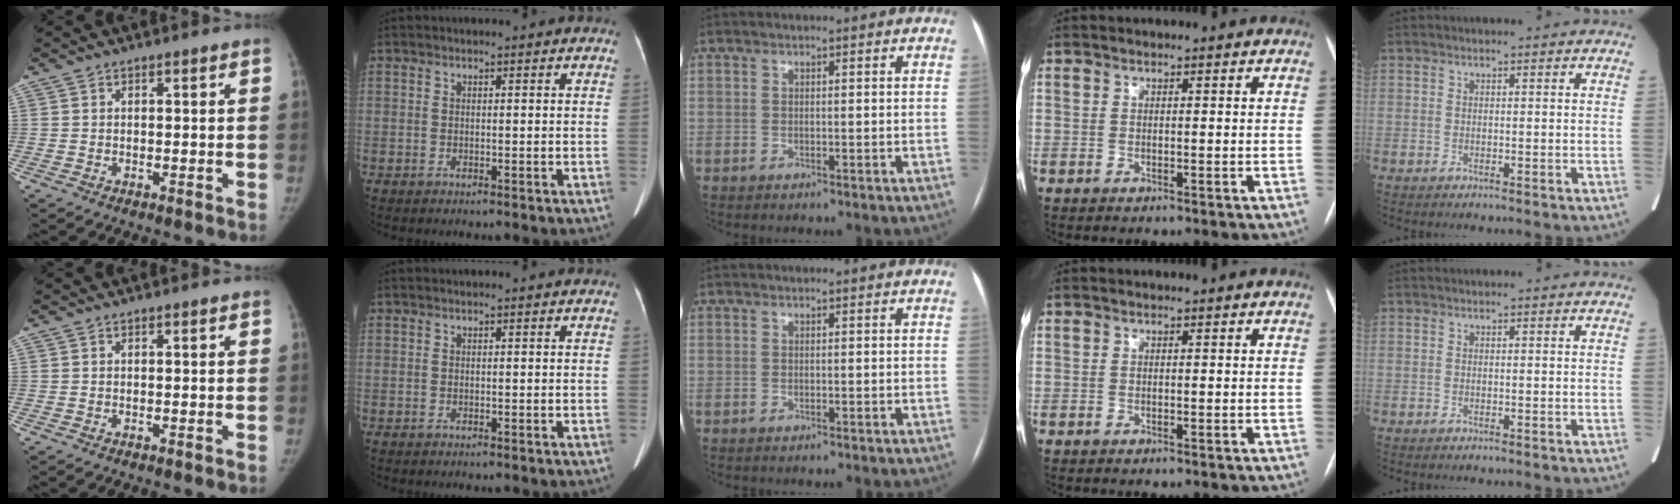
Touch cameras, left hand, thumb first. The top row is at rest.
{}